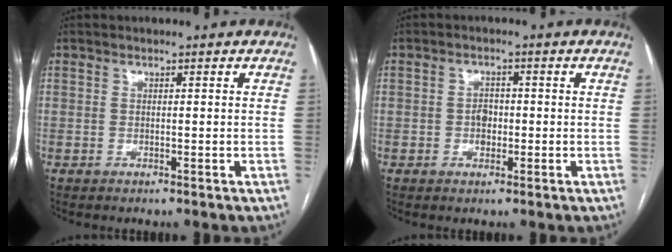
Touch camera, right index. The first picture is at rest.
{"total": 2.3, "force": [-0.4, 1.7, 1.5], "torque": [-0.020, 0.006, -0.007]}